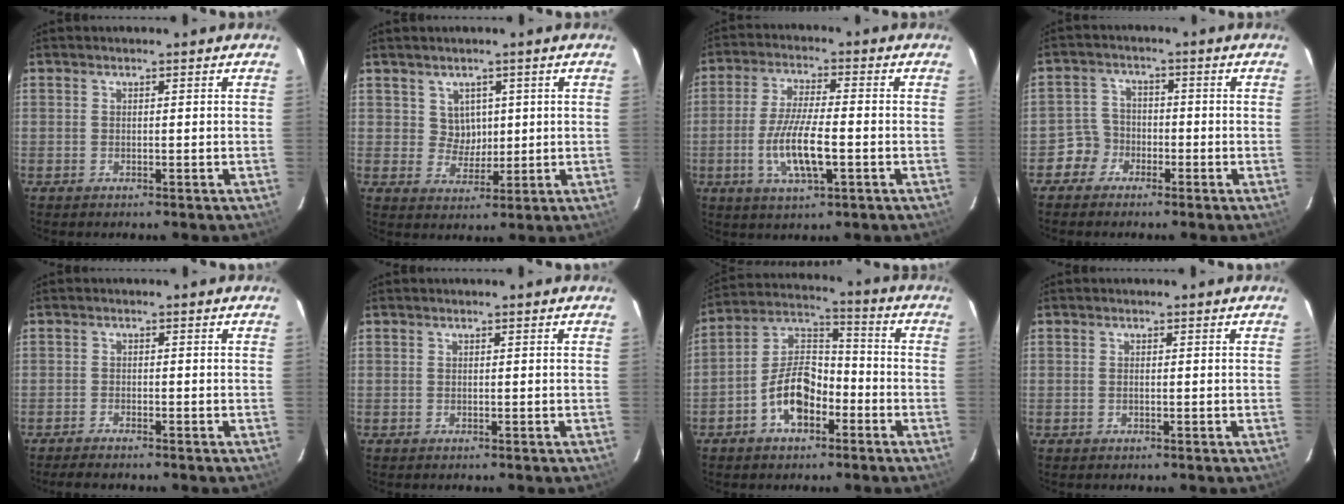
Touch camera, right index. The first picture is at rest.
{"total": 4.0, "force": [1.4, 3.7, 0.5], "torque": [-0.006, 0.007, 0.030]}
{"total": 10.1, "force": [-2.8, 2.3, 9.4], "torque": [-0.187, -0.009, -0.053]}
{"total": 4.4, "force": [-2.5, 3.6, -0.4], "torque": [0.006, 0.022, -0.049]}
{"total": 3.2, "force": [-2.9, 0.3, 1.3], "torque": [-0.035, -0.009, -0.051]}
{"total": 0.0}
{"total": 10.9, "force": [-5.1, 6.0, 7.5], "torque": [-0.147, 0.028, -0.087]}
{"total": 0.5, "force": [-0.1, 0.2, 0.5], "torque": [-0.011, 0.000, -0.004]}